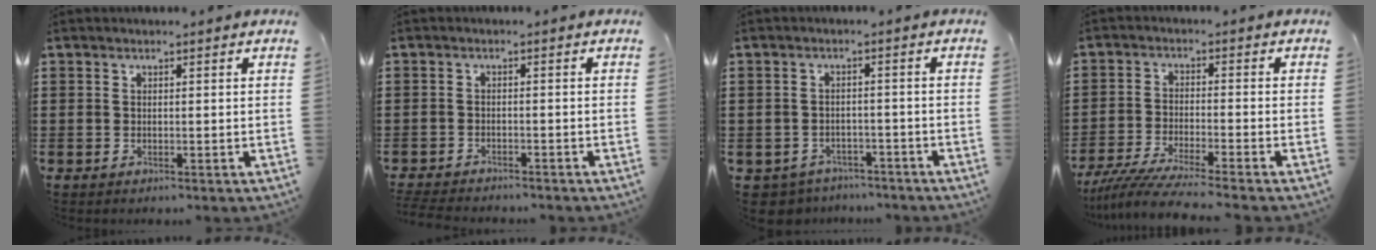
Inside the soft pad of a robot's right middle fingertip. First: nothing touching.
{"total": 2.4, "force": [-2.4, 0.2, 0.2], "torque": [-0.014, -0.005, -0.053]}
{"total": 3.0, "force": [-2.9, 0.8, -0.3], "torque": [-0.006, 0.001, -0.065]}
{"total": 5.7, "force": [-5.1, -0.4, 2.3], "torque": [-0.065, -0.025, -0.105]}